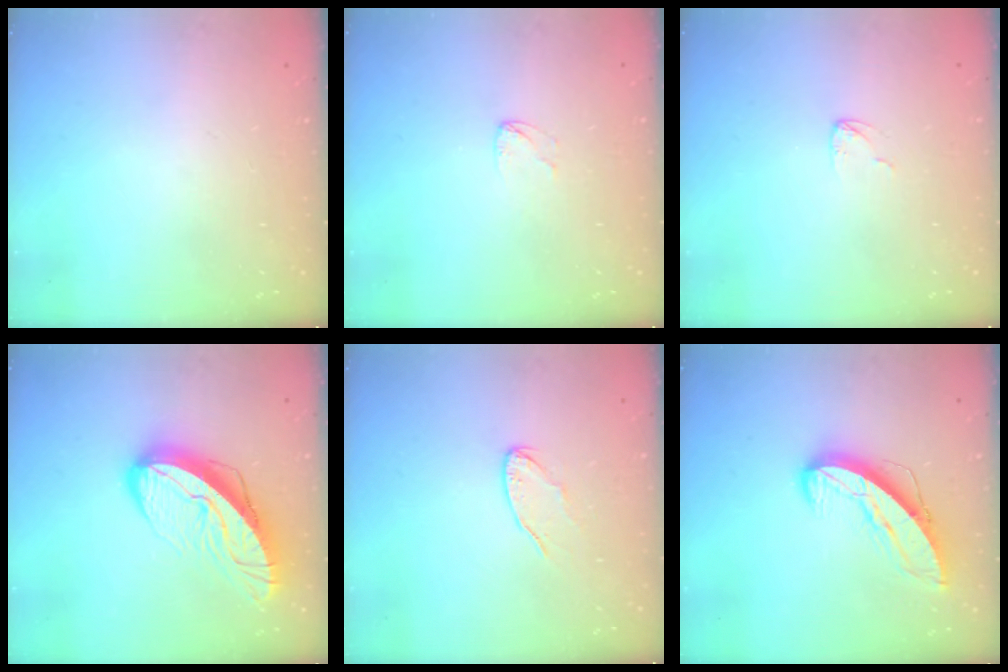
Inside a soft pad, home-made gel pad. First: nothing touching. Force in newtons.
{"total": 2.5, "press": 2.5, "slide": 0.2}
{"total": 3.0, "press": 2.9, "slide": 0.3}
{"total": 15.1, "press": 15.0, "slide": 1.6}
{"total": 6.2, "press": 6.1, "slide": 0.4}
{"total": 9.4, "press": 9.4, "slide": 0.9}